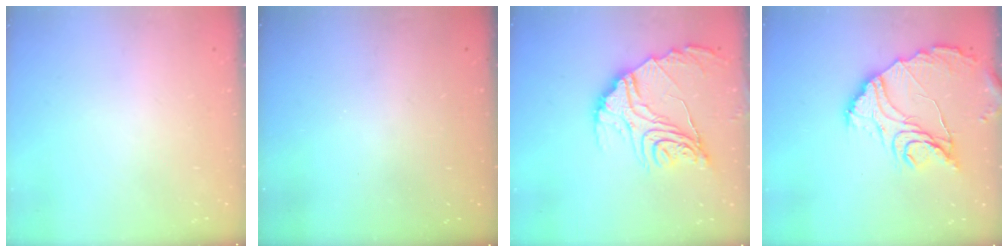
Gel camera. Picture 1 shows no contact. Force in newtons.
{"total": 3.0, "press": 3.0, "slide": 0.1}
{"total": 17.8, "press": 17.7, "slide": 2.0}
{"total": 14.8, "press": 14.7, "slide": 1.7}